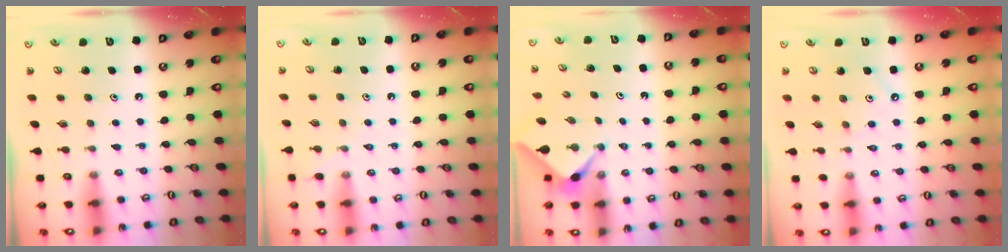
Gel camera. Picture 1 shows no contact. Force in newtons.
{"total": 4.0, "press": 4.0, "slide": 0.7}
{"total": 2.3, "press": 2.3, "slide": 0.3}
{"total": 1.8, "press": 1.8, "slide": 0.3}